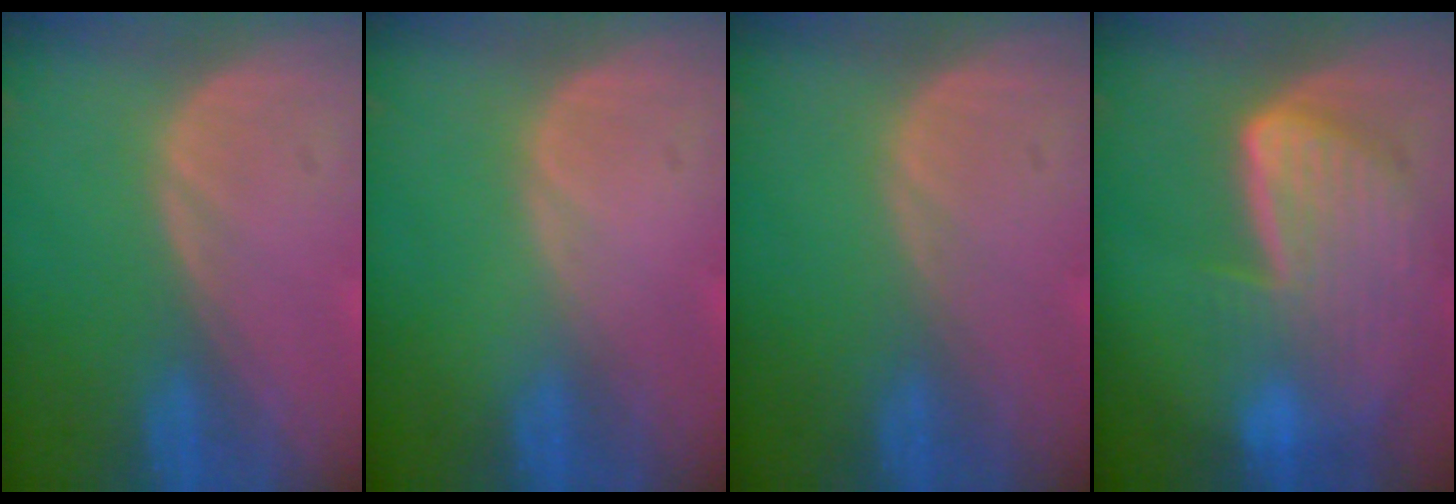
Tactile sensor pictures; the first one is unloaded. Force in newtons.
{"total": 0.0}
{"total": 0.0}
{"total": 9.3, "press": 8.1, "slide": 4.6}